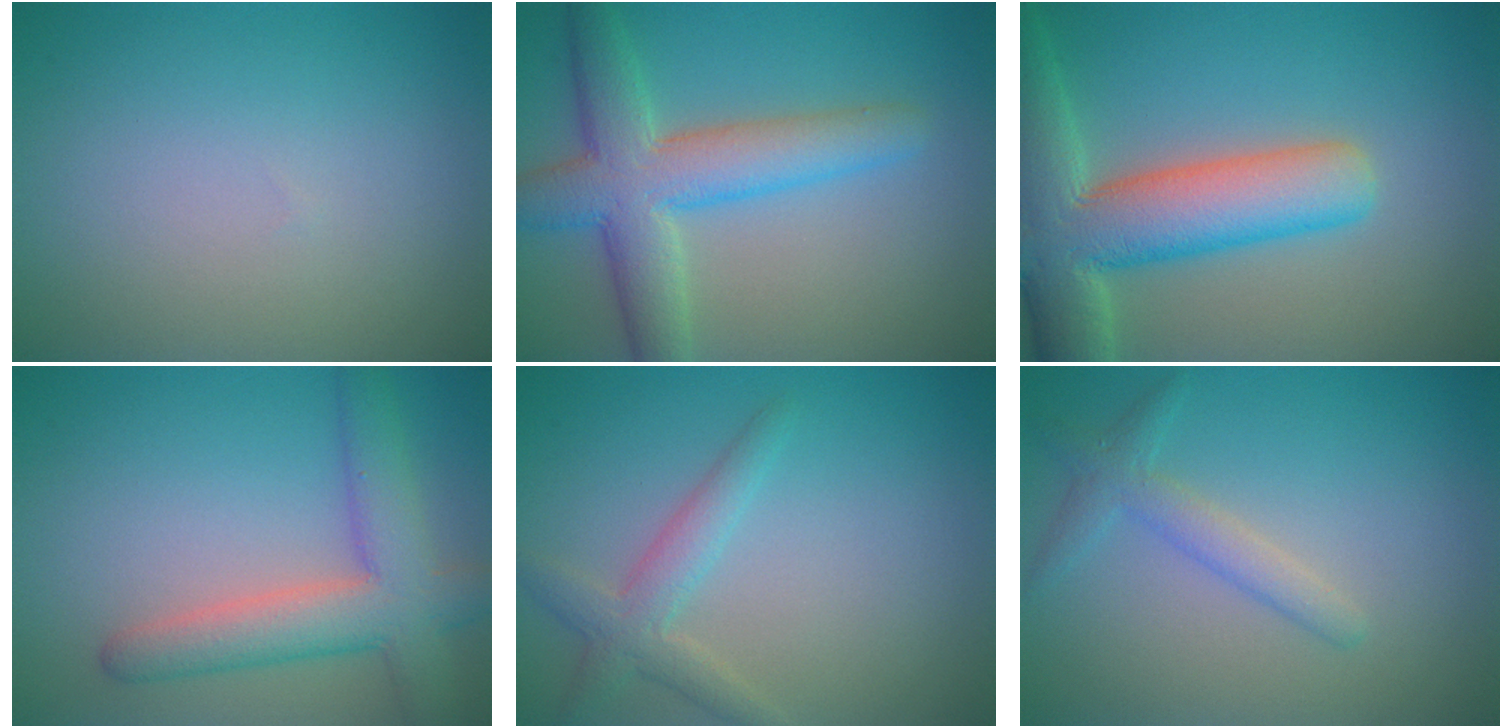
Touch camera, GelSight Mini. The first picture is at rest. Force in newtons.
{"total": 7.1, "press": 7.0, "slide": 0.3}
{"total": 10.4, "press": 10.4, "slide": 0.8}
{"total": 6.0, "press": 6.0, "slide": 0.2}
{"total": 2.8, "press": 2.8, "slide": 0.1}
{"total": 2.3, "press": 2.3, "slide": 0.1}